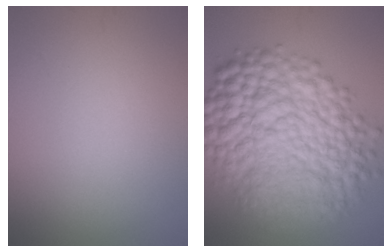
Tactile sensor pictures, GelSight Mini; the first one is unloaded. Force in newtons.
{"total": 13.6, "press": 13.6, "slide": 0.1}